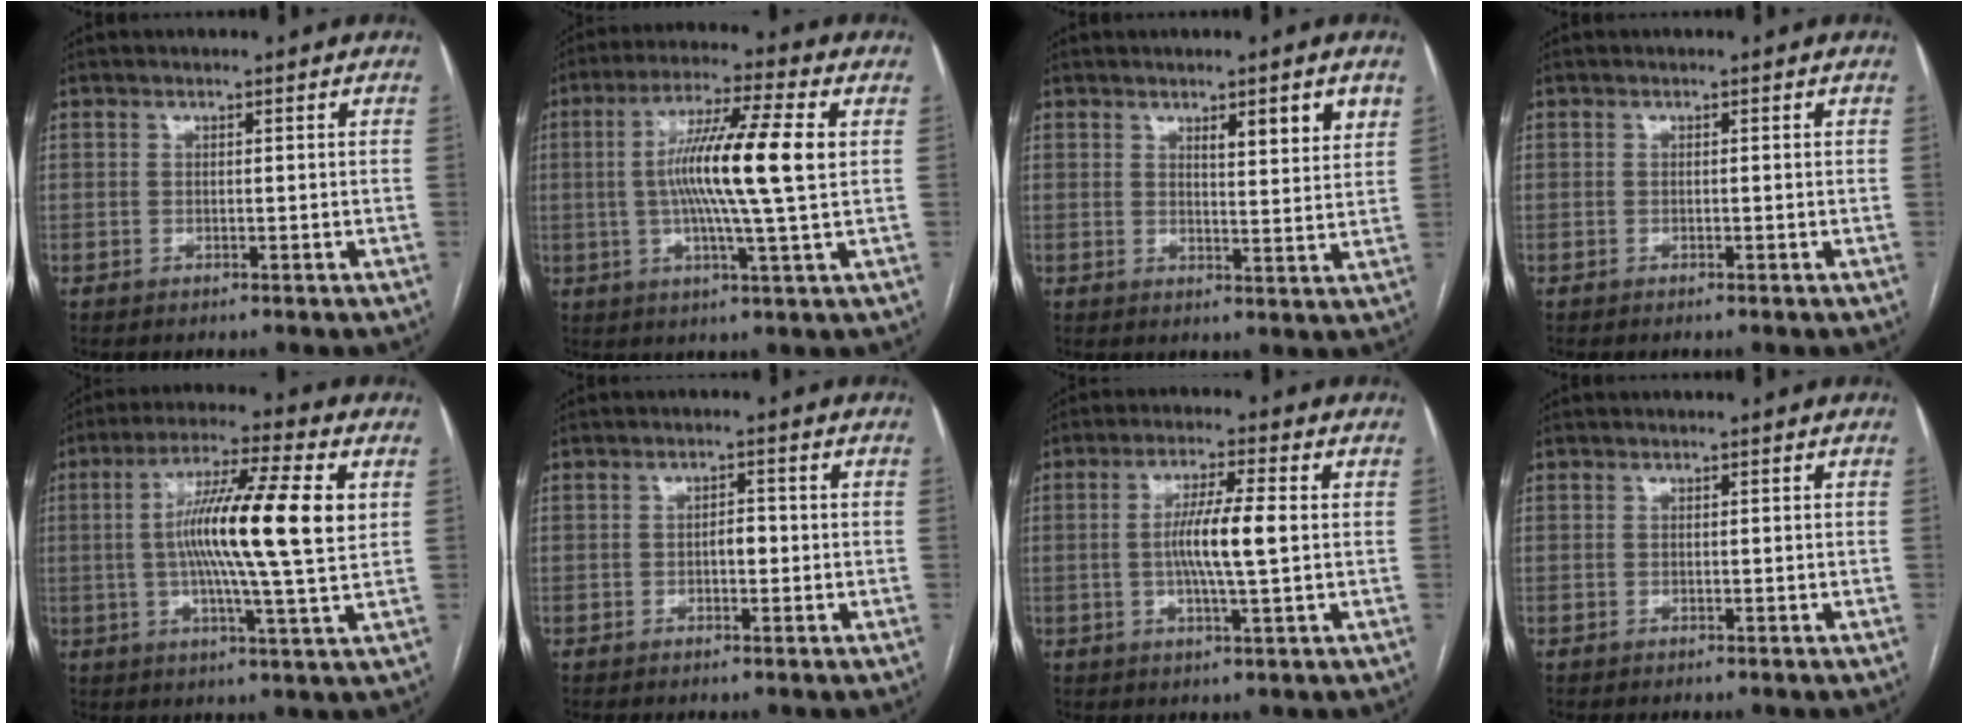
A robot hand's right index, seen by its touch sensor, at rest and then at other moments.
{"total": 13.5, "force": [1.3, -0.2, 13.4], "torque": [-0.244, 0.007, 0.015]}
{"total": 5.6, "force": [3.3, 0.6, 4.5], "torque": [-0.060, -0.008, 0.045]}
{"total": 0.0}
{"total": 15.8, "force": [2.1, 0.2, 15.6], "torque": [-0.274, 0.009, 0.028]}
{"total": 1.9, "force": [-0.4, 0.9, 1.7], "torque": [-0.022, 0.004, -0.007]}
{"total": 7.5, "force": [0.1, 0.1, 7.5], "torque": [-0.141, 0.001, -0.002]}
{"total": 0.0}